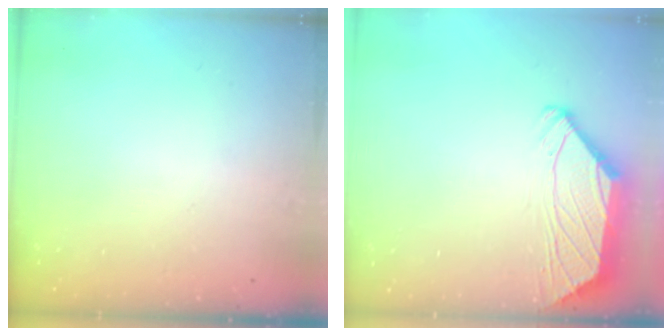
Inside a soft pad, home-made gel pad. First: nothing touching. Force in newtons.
{"total": 1.6, "press": 1.5, "slide": 0.6}